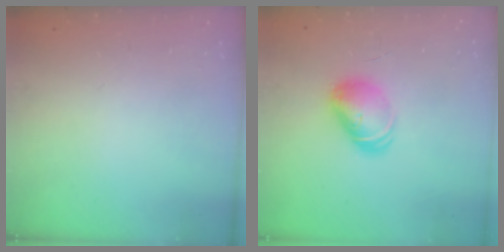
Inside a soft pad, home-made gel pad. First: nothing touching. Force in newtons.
{"total": 8.7, "press": 8.7, "slide": 0.5}